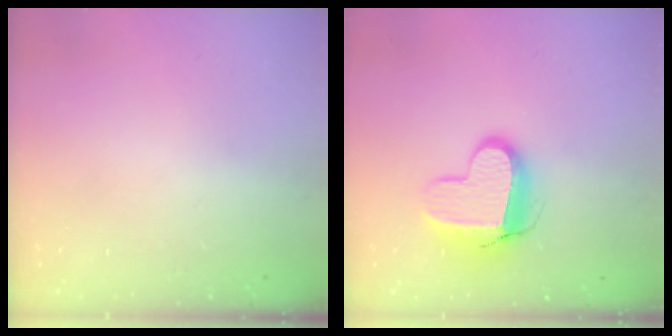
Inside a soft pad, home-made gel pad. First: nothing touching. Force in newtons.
{"total": 11.6, "press": 11.6, "slide": 0.6}